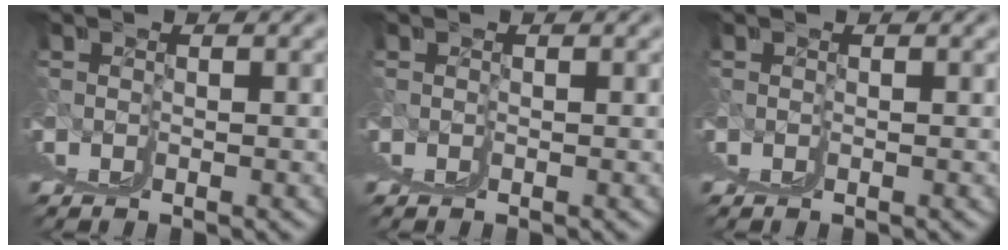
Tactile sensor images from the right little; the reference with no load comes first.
{"total": 0.0}
{"total": 0.0}